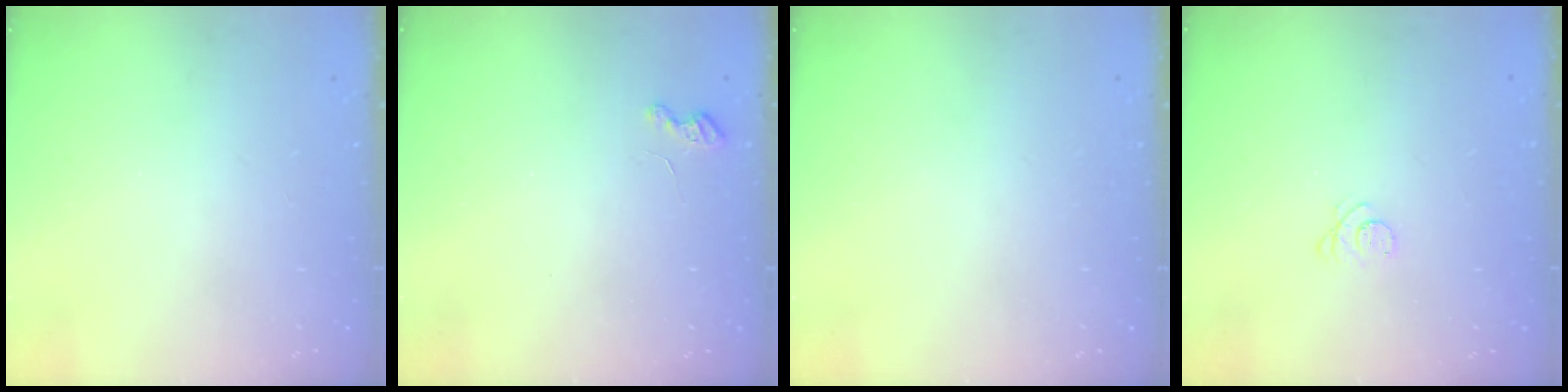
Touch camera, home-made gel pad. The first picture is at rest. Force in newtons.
{"total": 3.6, "press": 3.5, "slide": 0.6}
{"total": 0.0}
{"total": 2.8, "press": 2.8, "slide": 0.4}